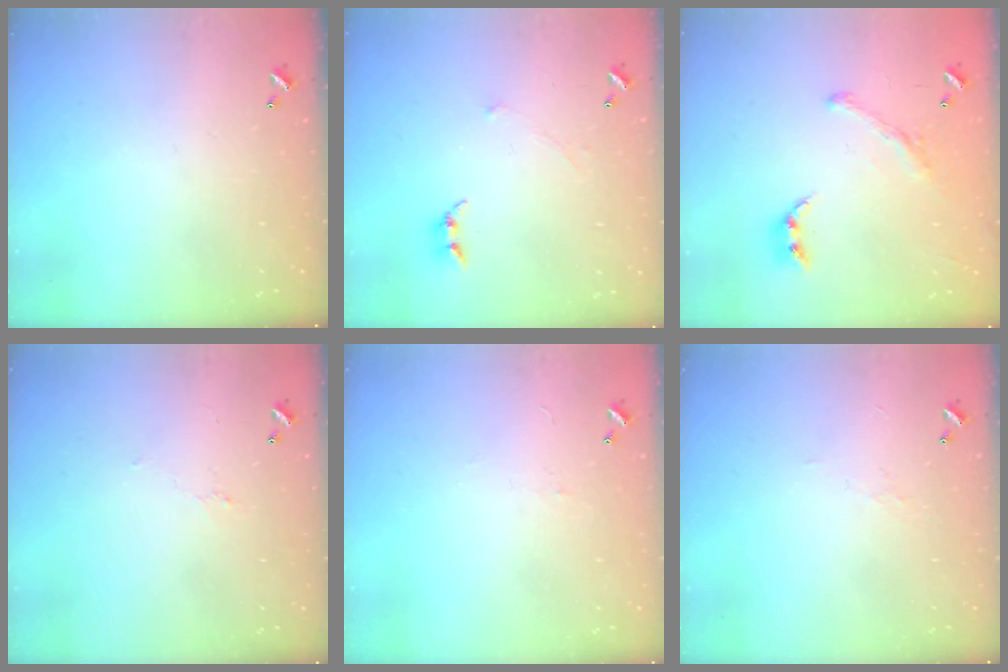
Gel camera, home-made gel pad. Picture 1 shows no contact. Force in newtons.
{"total": 0.7, "press": 0.6, "slide": 0.4}
{"total": 1.8, "press": 1.2, "slide": 1.3}
{"total": 0.9, "press": 0.6, "slide": 0.7}
{"total": 2.3, "press": 2.3, "slide": 0.3}
{"total": 3.5, "press": 3.4, "slide": 0.7}